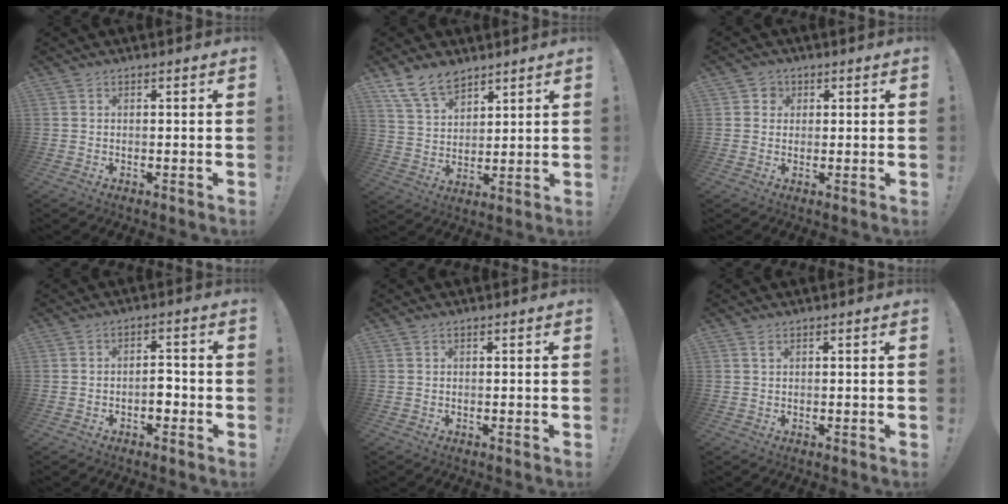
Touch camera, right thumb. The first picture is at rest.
{"total": 10.9, "force": [8.3, 5.7, 4.2], "torque": [-0.079, -0.048, 0.163]}
{"total": 2.7, "force": [0.7, 2.5, 0.7], "torque": [-0.004, -0.003, 0.010]}
{"total": 4.0, "force": [-1.3, 2.3, 3.0], "torque": [-0.030, 0.001, -0.025]}
{"total": 0.0}
{"total": 1.2, "force": [0.7, 0.3, 0.9], "torque": [-0.011, -0.003, 0.011]}